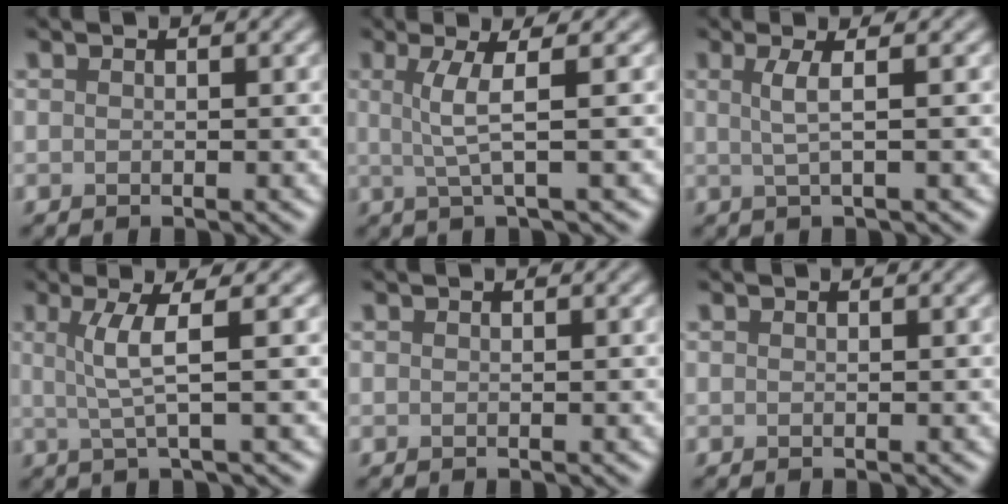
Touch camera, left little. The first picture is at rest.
{"total": 3.4, "force": [0.5, 0.6, 3.3], "torque": [-0.064, 0.001, 0.011]}
{"total": 2.5, "force": [0.4, 0.6, 2.4], "torque": [-0.044, 0.000, 0.004]}
{"total": 3.7, "force": [0.7, 0.6, 3.6], "torque": [-0.067, 0.002, 0.016]}
{"total": 0.0}
{"total": 0.0}